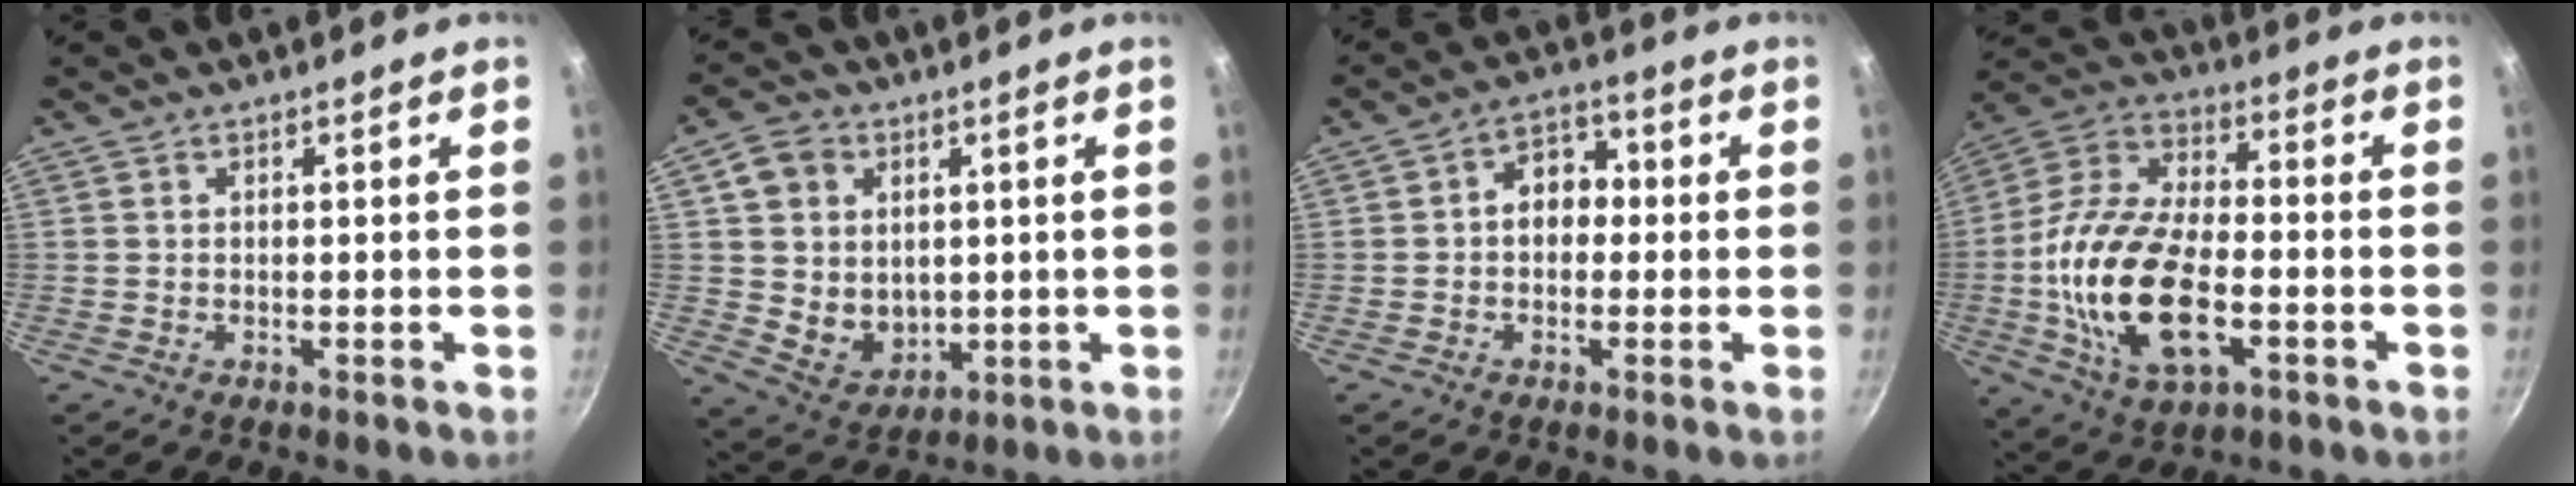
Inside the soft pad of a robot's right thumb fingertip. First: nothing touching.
{"total": 10.8, "force": [2.2, 9.3, 5.1], "torque": [-0.059, -0.017, 0.053]}
{"total": 6.6, "force": [0.1, 5.1, 4.3], "torque": [-0.020, 0.020, -0.009]}
{"total": 21.3, "force": [-4.5, 11.2, 17.6], "torque": [-0.335, 0.027, -0.090]}